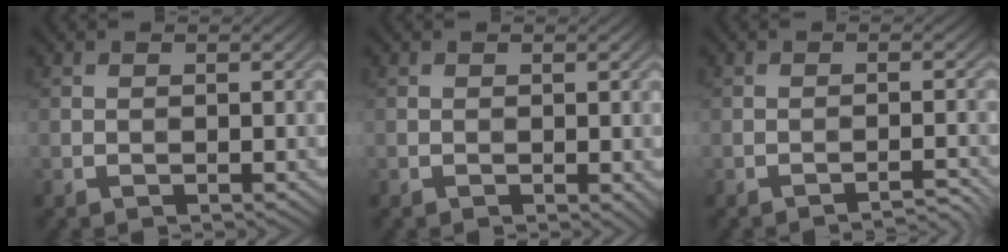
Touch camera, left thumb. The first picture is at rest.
{"total": 0.8, "force": [-0.1, 0.4, 0.7], "torque": [-0.010, -0.005, -0.001]}
{"total": 2.4, "force": [-2.2, 0.1, 1.0], "torque": [-0.008, 0.010, -0.036]}